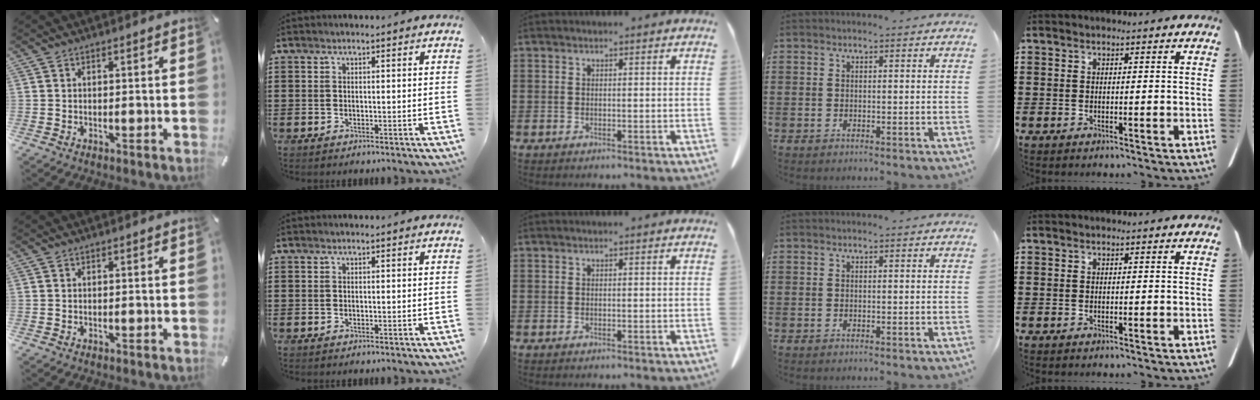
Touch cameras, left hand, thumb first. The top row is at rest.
{}